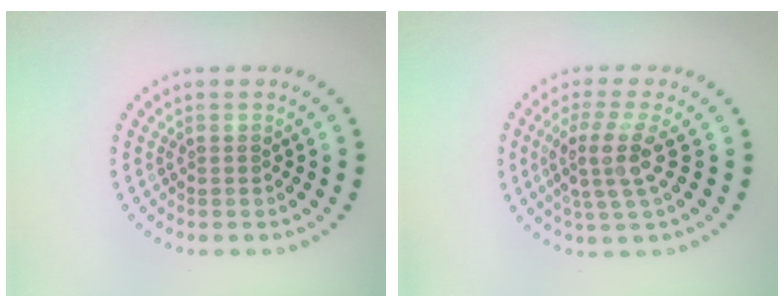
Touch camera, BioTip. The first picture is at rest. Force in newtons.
{"total": 3.7, "press": 2.7, "slide": 2.5}